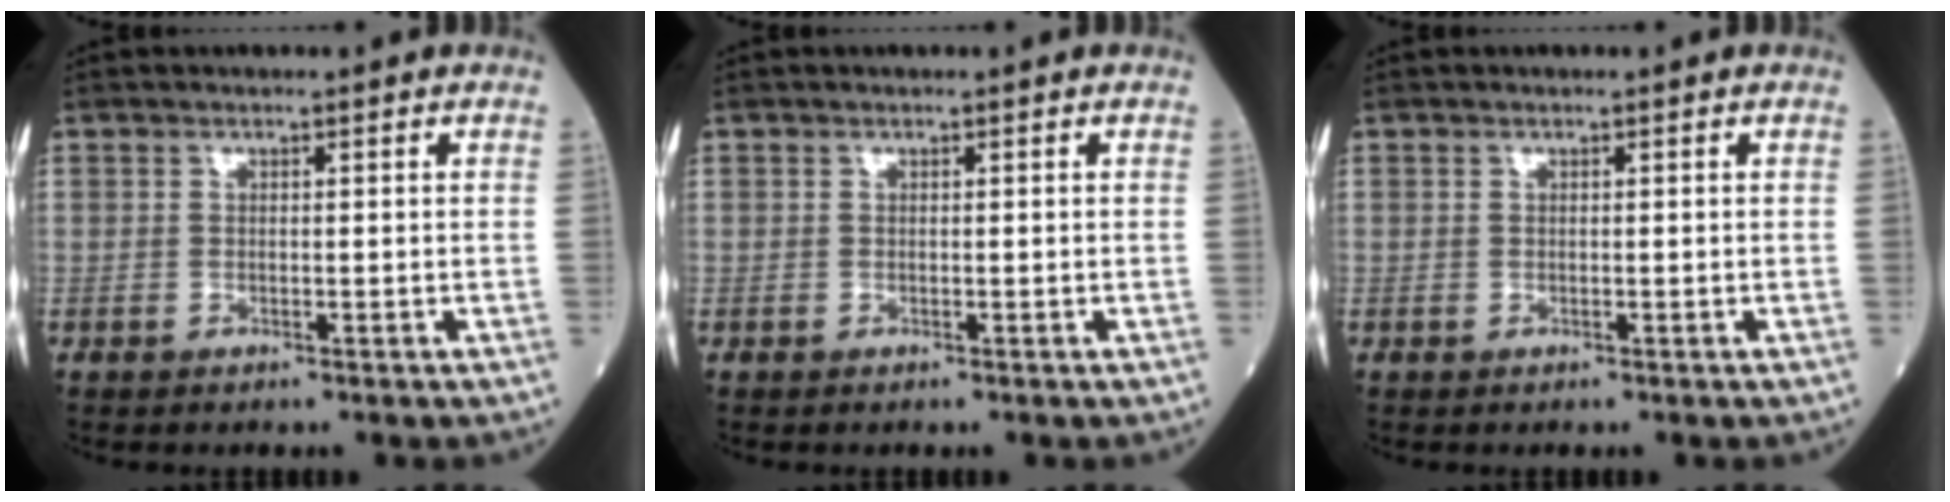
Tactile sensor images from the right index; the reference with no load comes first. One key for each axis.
{"total": 0.0}
{"total": 0.0}